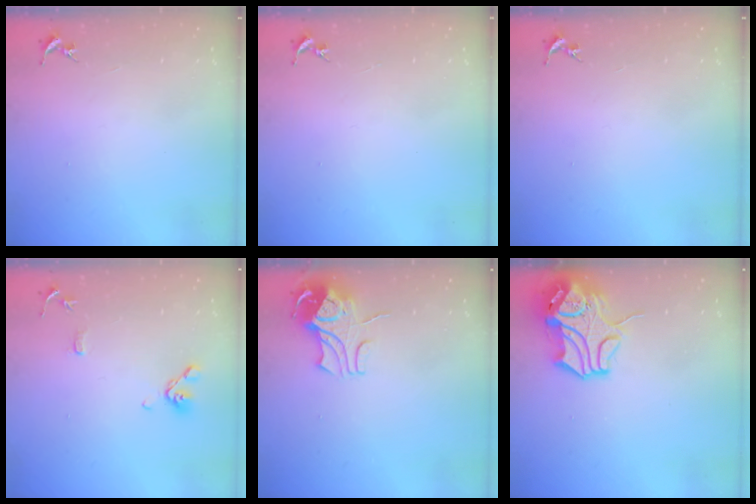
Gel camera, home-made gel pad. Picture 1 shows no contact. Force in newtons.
{"total": 0.0}
{"total": 0.0}
{"total": 10.5, "press": 10.4, "slide": 1.9}
{"total": 9.3, "press": 9.3, "slide": 1.2}
{"total": 14.0, "press": 13.8, "slide": 2.1}